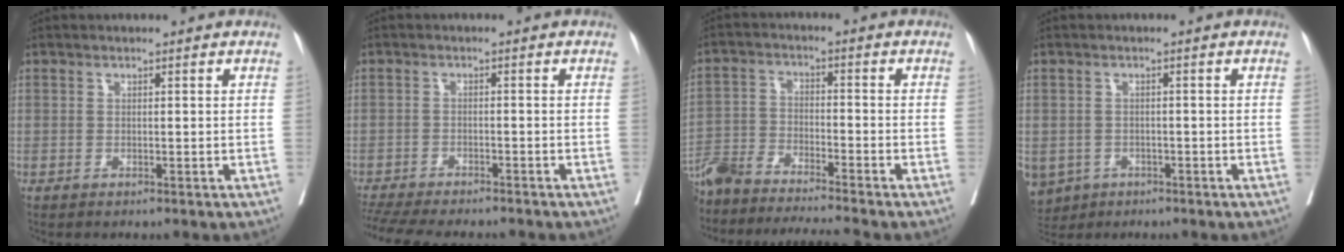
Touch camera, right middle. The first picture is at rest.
{"total": 13.4, "force": [-11.8, 2.4, 5.7], "torque": [-0.107, -0.015, -0.169]}
{"total": 13.5, "force": [-12.5, -0.6, 5.0], "torque": [-0.085, -0.003, -0.216]}
{"total": 8.5, "force": [-4.2, 6.9, 2.8], "torque": [-0.082, -0.003, -0.059]}